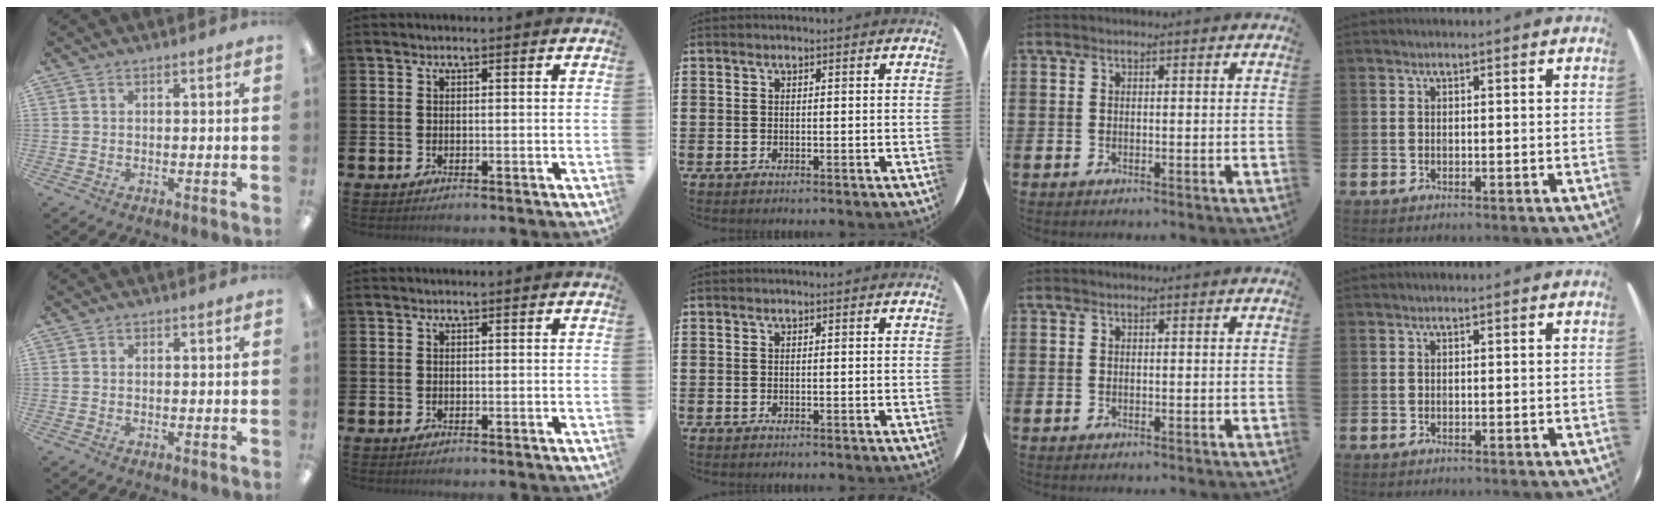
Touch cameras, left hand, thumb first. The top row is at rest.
{}